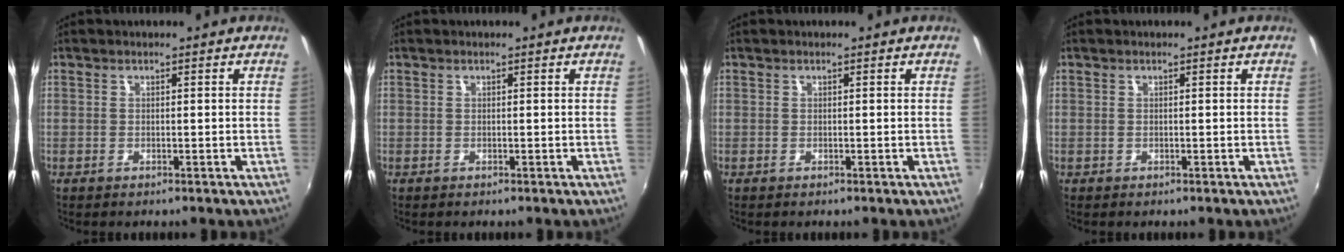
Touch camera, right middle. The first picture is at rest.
{"total": 0.0}
{"total": 0.0}
{"total": 0.0}